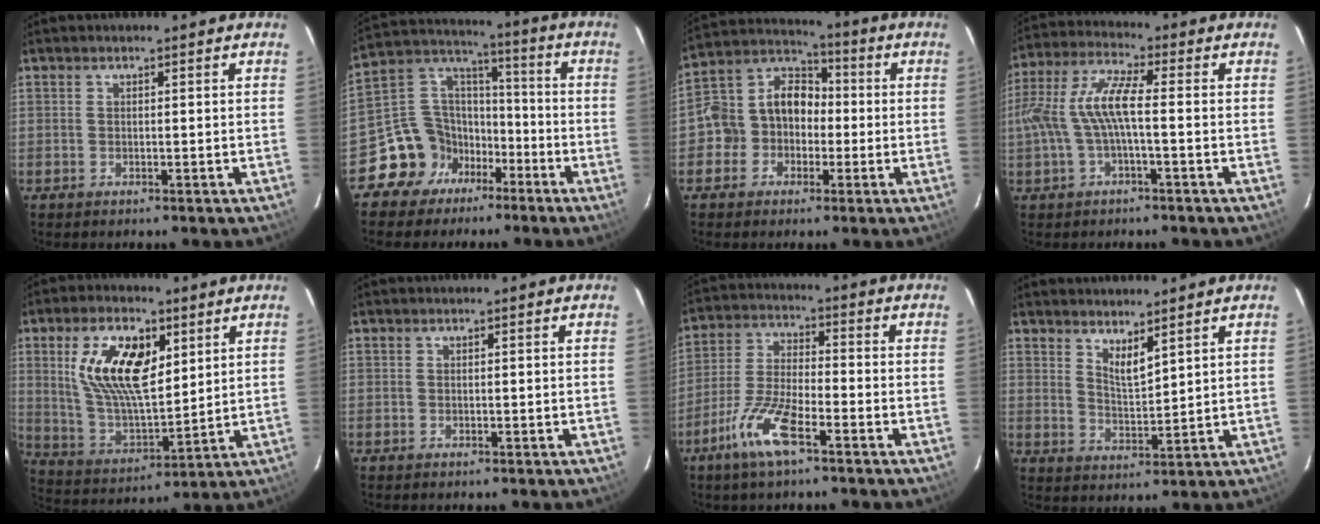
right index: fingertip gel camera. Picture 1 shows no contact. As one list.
[{"total": 12.0, "force": [-7.1, 9.3, 2.3], "torque": [-0.057, 0.062, -0.118]}, {"total": 10.2, "force": [-2.9, 9.0, 4.0], "torque": [-0.084, 0.045, -0.055]}, {"total": 8.9, "force": [-1.5, 1.9, 8.5], "torque": [-0.183, 0.008, -0.024]}, {"total": 16.2, "force": [5.9, 7.8, 12.9], "torque": [-0.248, 0.010, 0.119]}, {"total": 0.0}, {"total": 10.1, "force": [-6.1, 2.4, 7.7], "torque": [-0.167, -0.004, -0.122]}, {"total": 4.6, "force": [3.6, 0.9, 2.6], "torque": [-0.045, -0.009, 0.063]}]